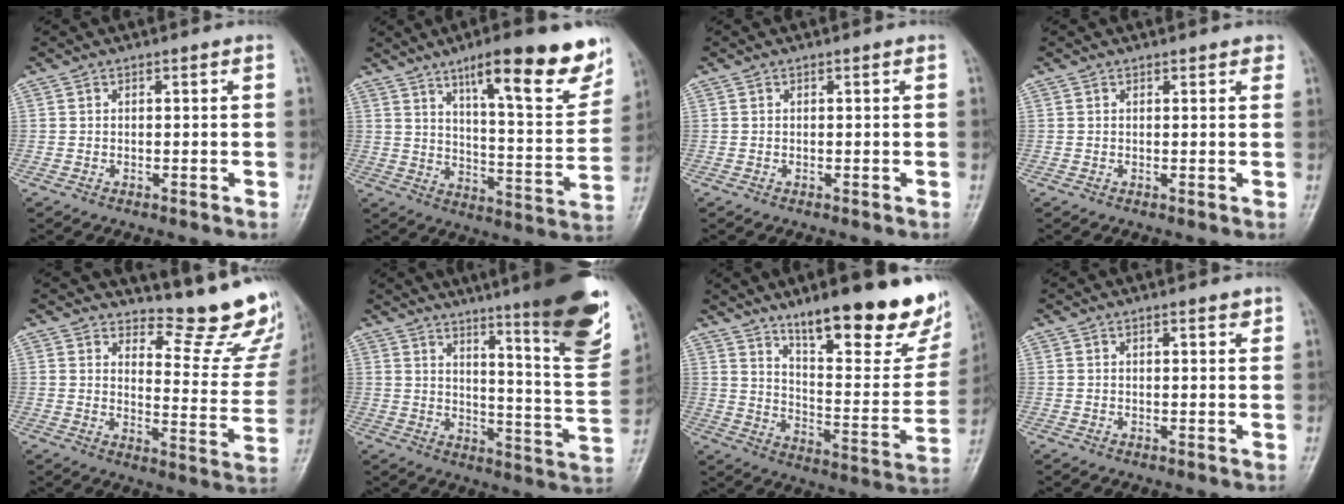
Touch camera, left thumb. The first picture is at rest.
{"total": 20.1, "force": [12.4, 4.4, 15.2], "torque": [-0.183, -0.059, 0.189]}
{"total": 0.0}
{"total": 1.6, "force": [1.2, 0.7, 0.8], "torque": [-0.001, -0.003, 0.009]}
{"total": 17.4, "force": [14.9, 4.9, 7.5], "torque": [-0.052, -0.148, 0.183]}
{"total": 23.9, "force": [15.6, 2.9, 17.8], "torque": [-0.225, -0.090, 0.212]}
{"total": 25.3, "force": [16.6, 7.0, 17.8], "torque": [-0.206, -0.085, 0.253]}
{"total": 1.9, "force": [1.3, 0.6, 1.3], "torque": [-0.016, -0.006, 0.016]}